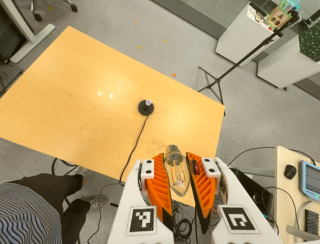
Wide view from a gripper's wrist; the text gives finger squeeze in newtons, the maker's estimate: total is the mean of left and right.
{"total": 22.8, "left": 25.1, "right": 20.6}